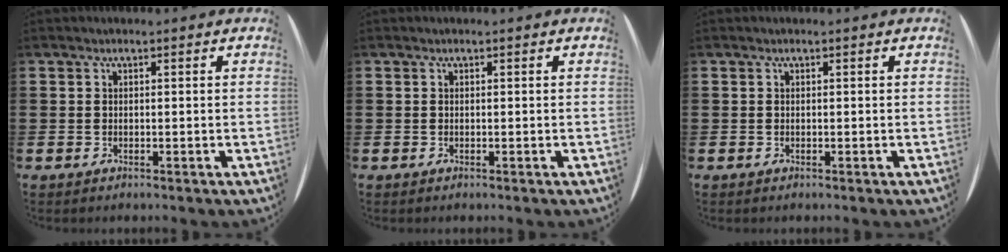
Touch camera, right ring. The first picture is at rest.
{"total": 0.0}
{"total": 0.0}